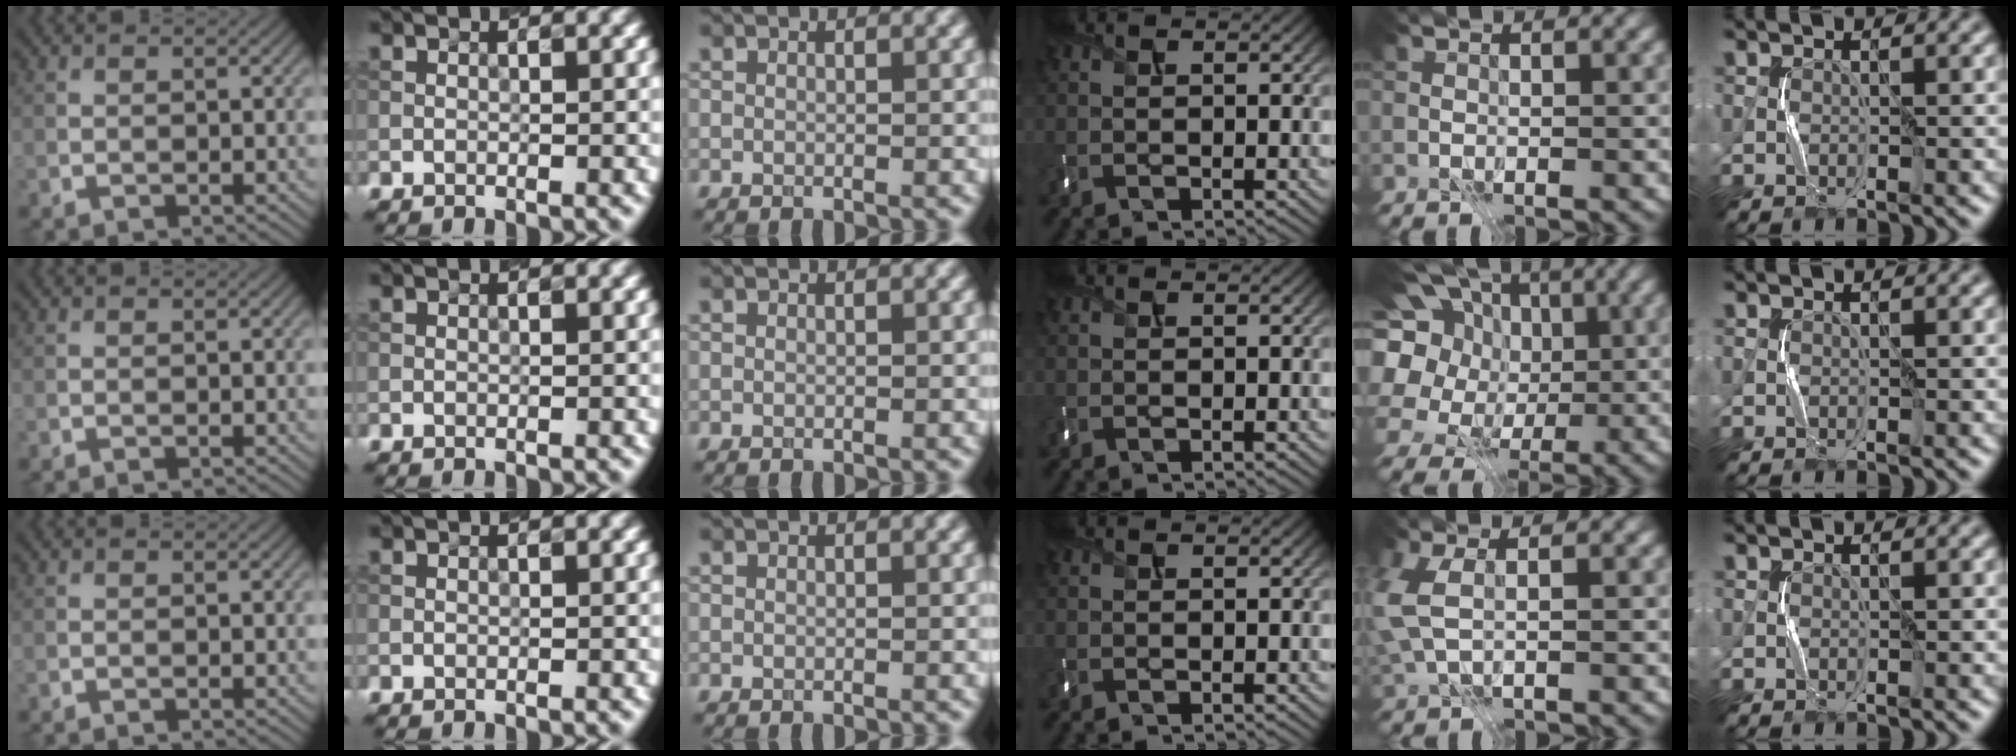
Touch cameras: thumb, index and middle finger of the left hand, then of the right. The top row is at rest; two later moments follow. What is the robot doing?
{"motion": "press", "object": "keyboard"}